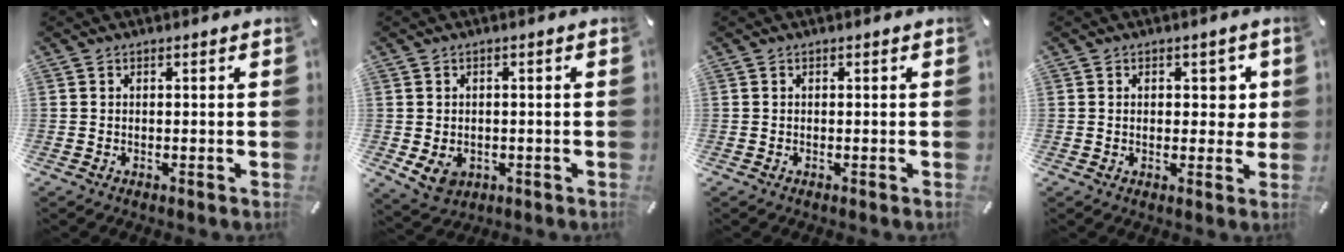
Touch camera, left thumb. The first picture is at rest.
{"total": 4.8, "force": [-0.8, 4.1, 2.4], "torque": [-0.043, -0.004, -0.015]}
{"total": 0.0}
{"total": 5.1, "force": [1.0, 3.3, 3.7], "torque": [-0.037, -0.005, 0.007]}